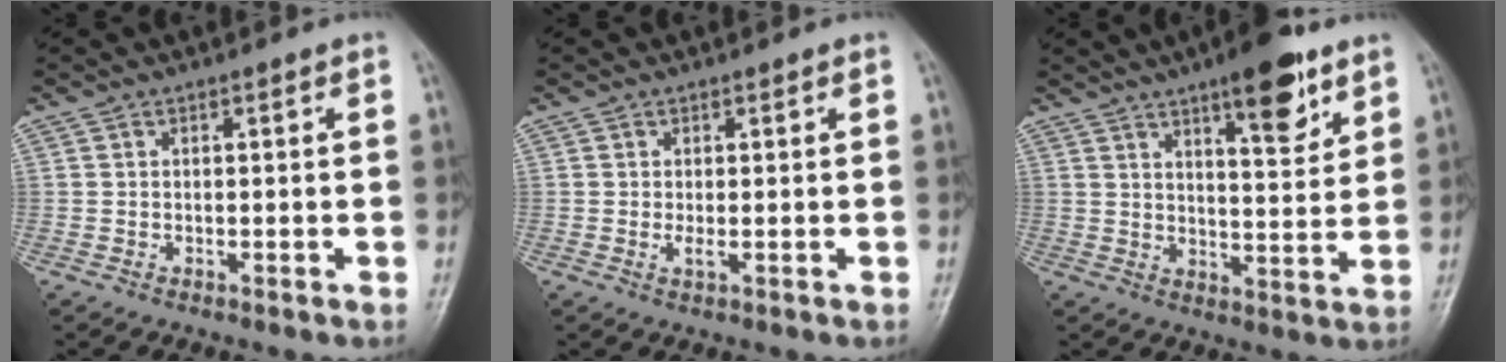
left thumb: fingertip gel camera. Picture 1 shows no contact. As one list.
[{"total": 1.2, "force": [0.1, 0.4, 1.1], "torque": [-0.022, -0.004, 0.003]}, {"total": 11.6, "force": [7.0, 3.5, 8.5], "torque": [-0.100, -0.038, 0.101]}]